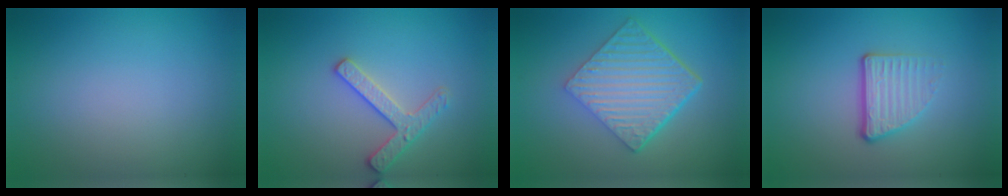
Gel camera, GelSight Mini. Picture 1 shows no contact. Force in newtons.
{"total": 2.5, "press": 2.5, "slide": 0.3}
{"total": 6.7, "press": 4.7, "slide": 4.8}
{"total": 3.4, "press": 2.2, "slide": 2.6}